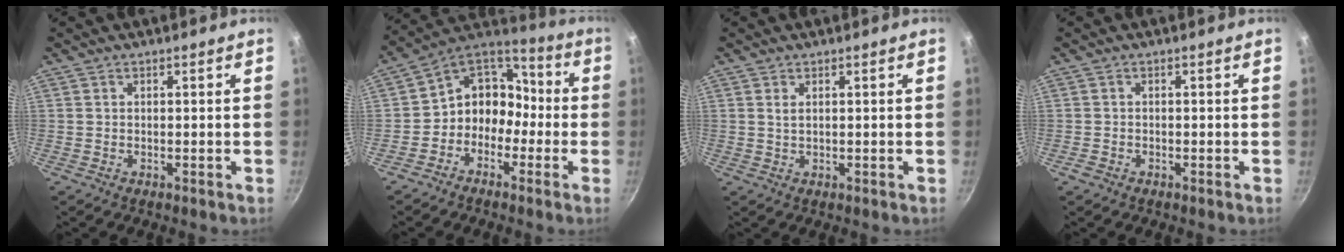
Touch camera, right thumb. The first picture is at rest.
{"total": 10.8, "force": [-3.2, 9.2, 4.8], "torque": [-0.028, 0.066, -0.079]}
{"total": 1.3, "force": [0.5, 0.6, 1.1], "torque": [-0.021, 0.000, 0.009]}
{"total": 1.1, "force": [-0.7, 0.7, 0.5], "torque": [-0.014, 0.004, -0.013]}